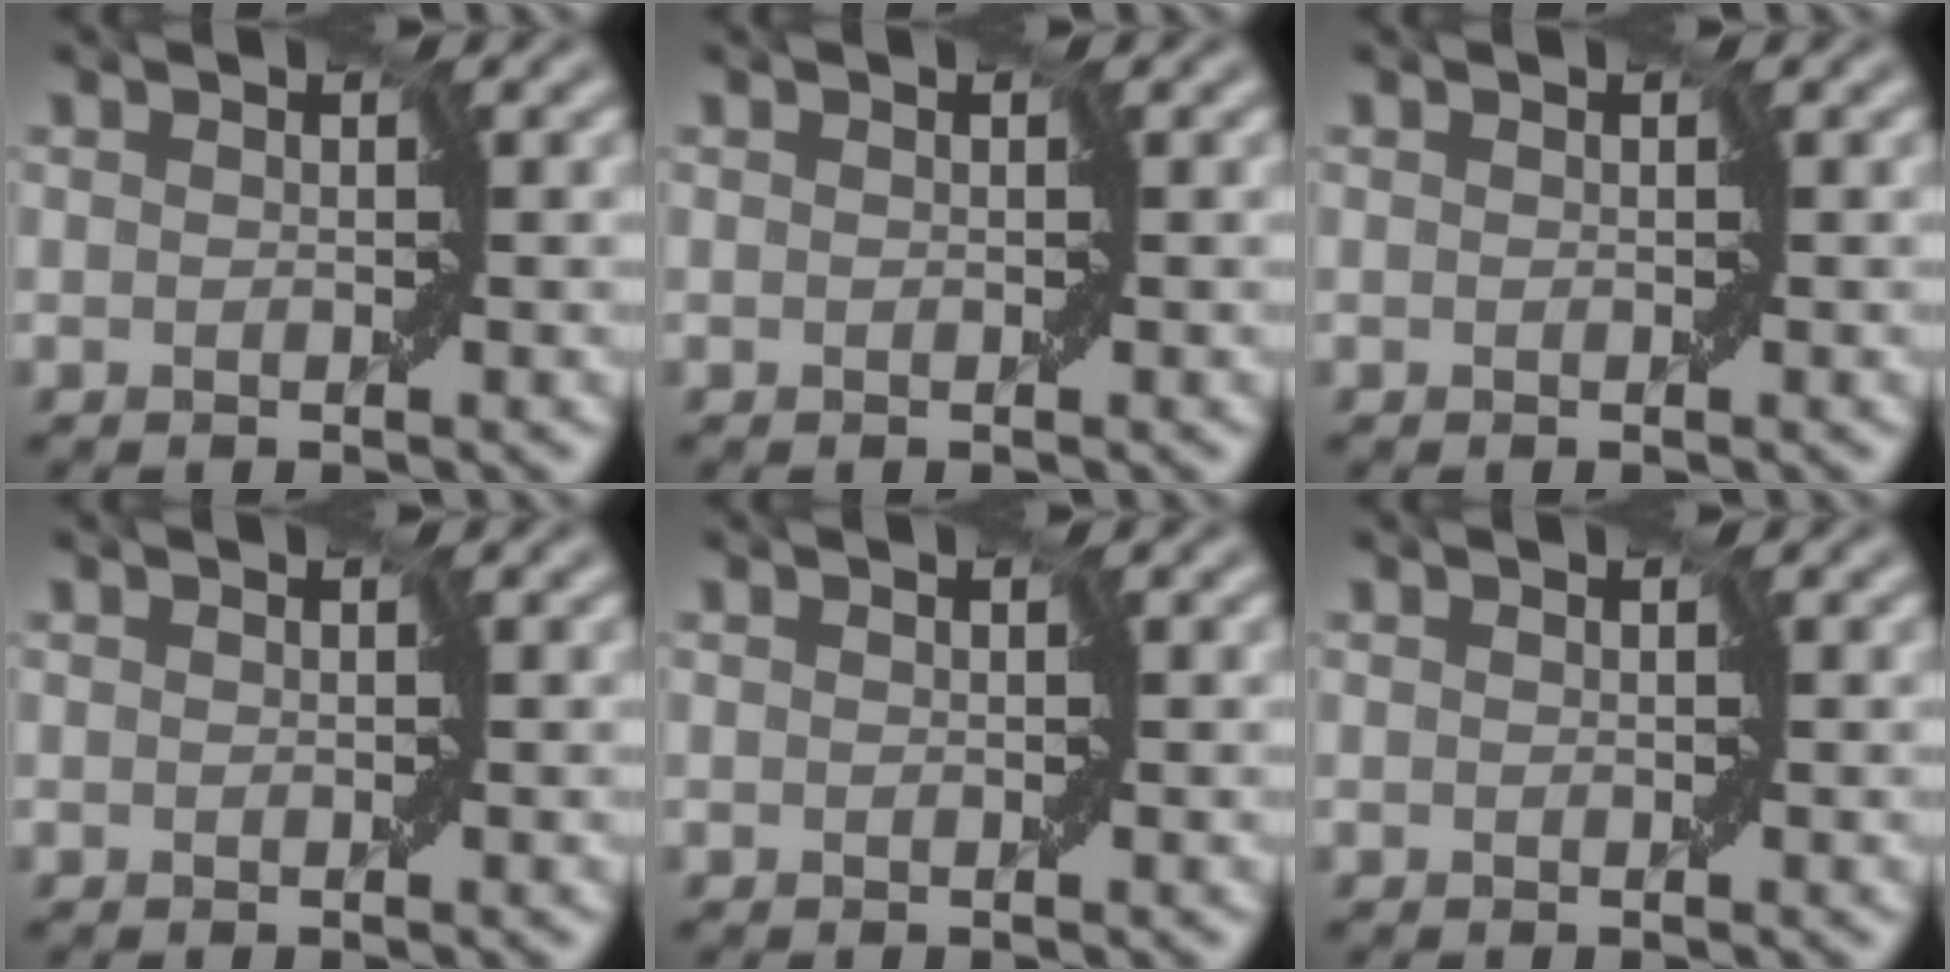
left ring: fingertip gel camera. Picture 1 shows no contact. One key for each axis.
{"total": 0.0}
{"total": 0.0}
{"total": 0.0}
{"total": 0.0}
{"total": 0.0}